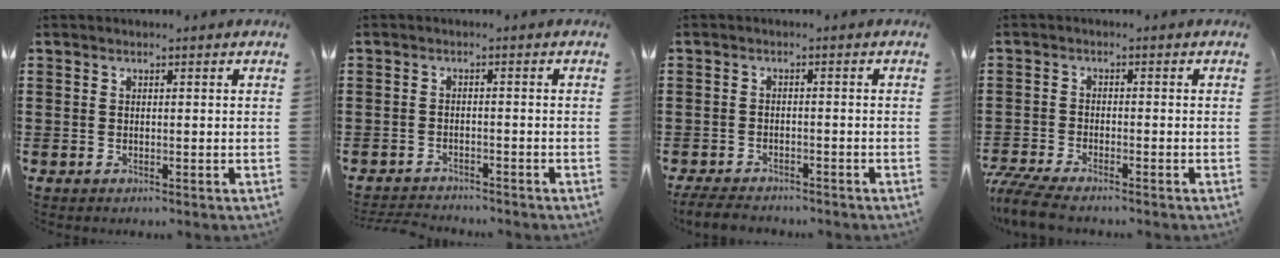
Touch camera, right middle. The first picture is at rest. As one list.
[{"total": 2.2, "force": [-2.2, 0.2, 0.0], "torque": [-0.006, -0.001, -0.048]}, {"total": 2.9, "force": [-2.8, 0.5, 0.4], "torque": [-0.017, -0.001, -0.063]}, {"total": 4.3, "force": [-3.9, 0.3, 1.6], "torque": [-0.053, -0.016, -0.083]}]